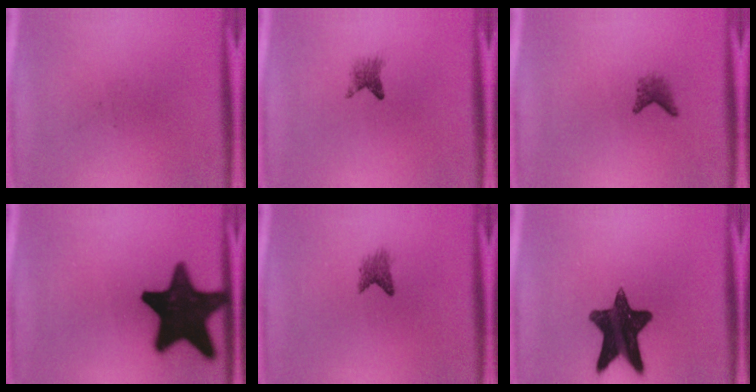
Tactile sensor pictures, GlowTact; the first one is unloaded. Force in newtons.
{"total": 2.0}
{"total": 1.7}
{"total": 20.1}
{"total": 2.1}
{"total": 14.2}